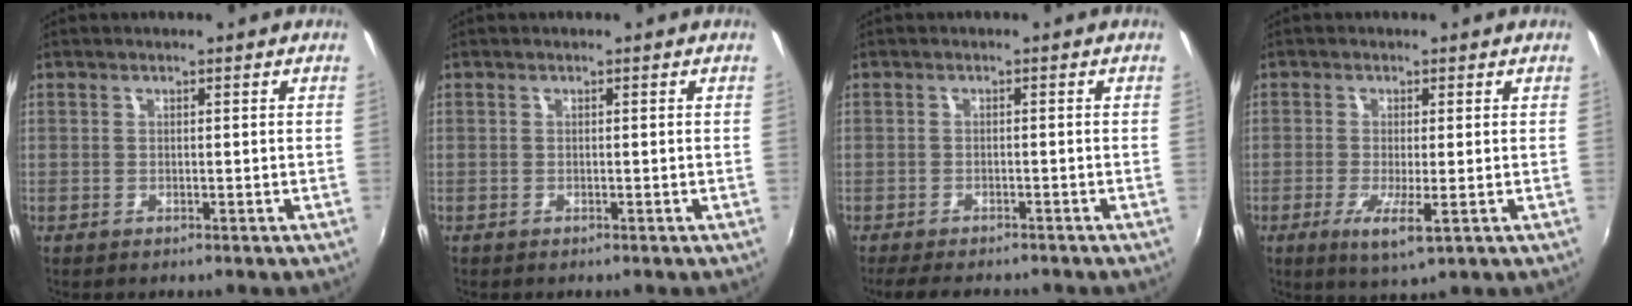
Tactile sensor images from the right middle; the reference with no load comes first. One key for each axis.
{"total": 0.0}
{"total": 7.0, "fx": -6.0, "fy": 1.8, "fz": 3.1, "tx": -0.073, "ty": -0.017, "tz": -0.093}
{"total": 5.1, "fx": -1.6, "fy": 0.4, "fz": 4.8, "tx": -0.099, "ty": -0.016, "tz": -0.029}